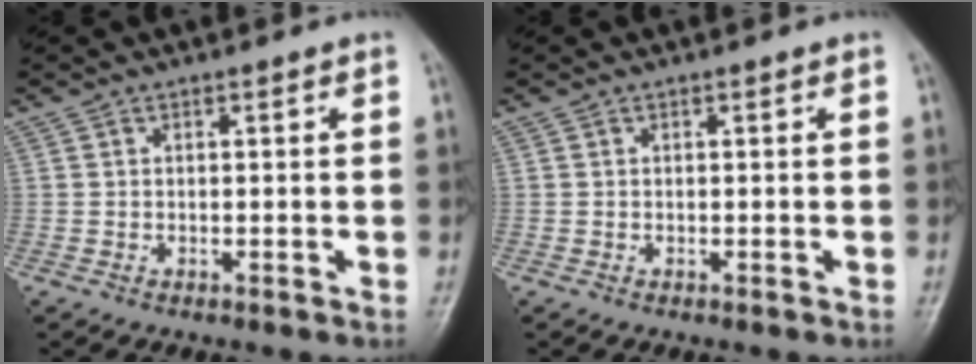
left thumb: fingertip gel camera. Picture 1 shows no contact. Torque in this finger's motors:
{"motor_torque": [-0.05, 0.00, -0.03, 0.00, 0.00]}